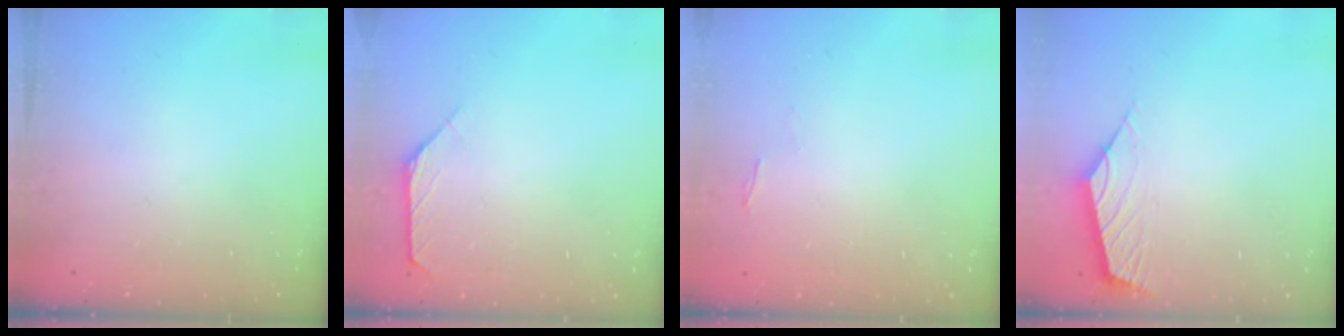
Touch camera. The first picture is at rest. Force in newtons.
{"total": 1.6, "press": 1.5, "slide": 0.4}
{"total": 0.7, "press": 0.6, "slide": 0.4}
{"total": 2.4, "press": 2.3, "slide": 0.6}